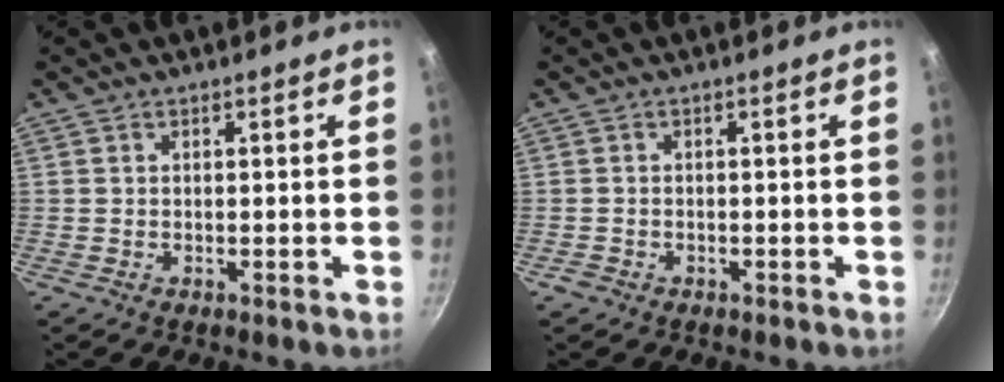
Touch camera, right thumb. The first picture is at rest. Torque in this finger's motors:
{"motor_torque": [0.21, 0.01, -0.03, 0.15, -0.01]}